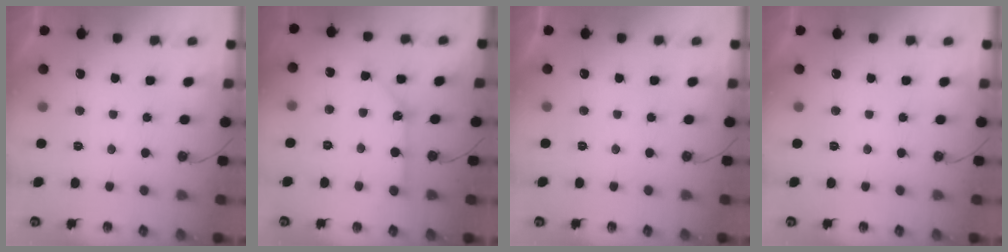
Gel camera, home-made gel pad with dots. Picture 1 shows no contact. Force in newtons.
{"total": 10.1, "press": 10.0, "slide": 1.1}
{"total": 0.0}
{"total": 0.0}